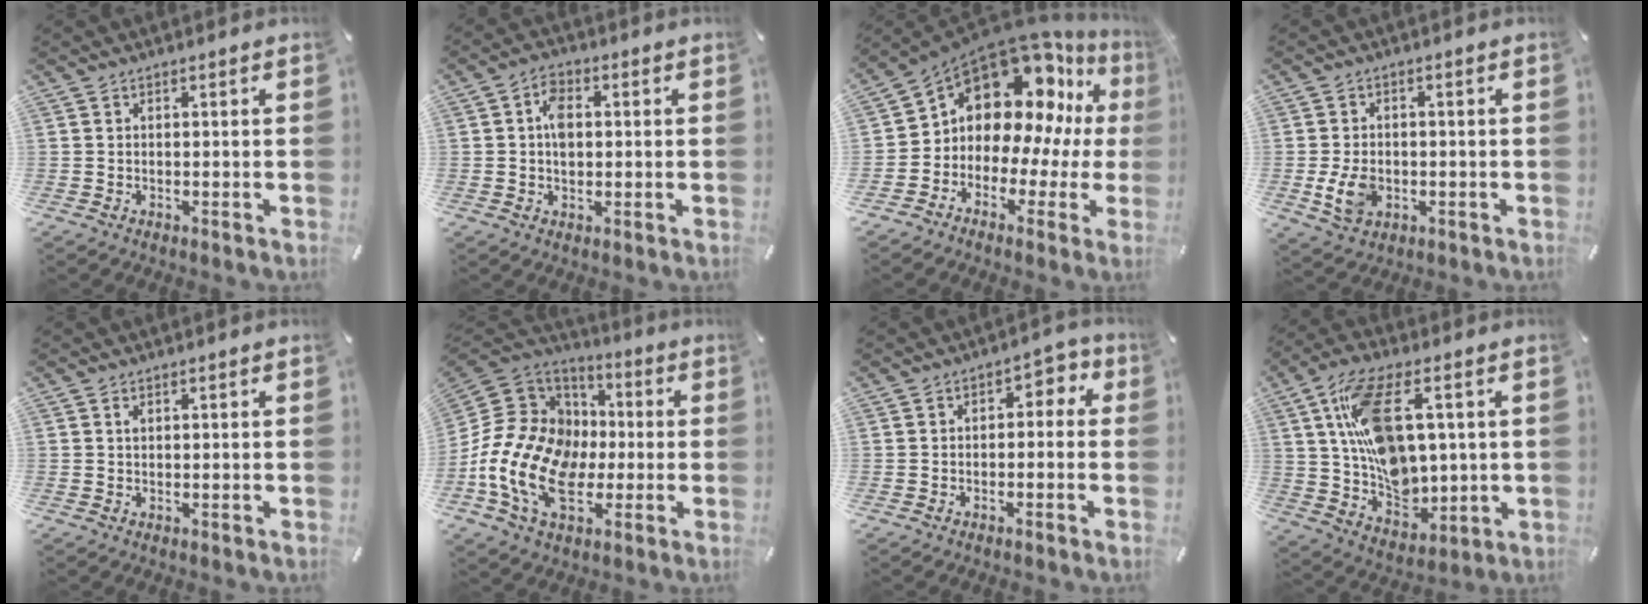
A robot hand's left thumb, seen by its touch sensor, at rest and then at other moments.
{"total": 5.4, "force": [0.6, 3.7, 3.9], "torque": [-0.062, 0.004, 0.008]}
{"total": 14.2, "force": [6.9, 10.1, 7.3], "torque": [-0.137, -0.077, 0.121]}
{"total": 7.1, "force": [-1.3, 5.3, 4.7], "torque": [-0.086, -0.002, -0.023]}
{"total": 0.9, "force": [0.3, 0.5, 0.7], "torque": [-0.017, 0.001, 0.006]}
{"total": 18.8, "force": [-4.7, 14.6, 10.9], "torque": [-0.235, 0.013, -0.080]}
{"total": 3.6, "force": [-0.9, 2.5, 2.5], "torque": [-0.037, 0.013, -0.026]}
{"total": 16.5, "force": [3.9, 10.4, 12.2], "torque": [-0.213, 0.000, 0.077]}